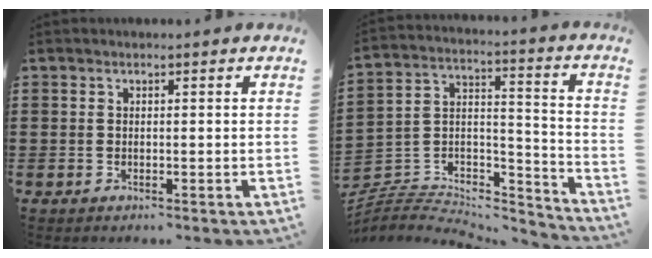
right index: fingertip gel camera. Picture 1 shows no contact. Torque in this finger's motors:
{"motor_torque": [-0.56, 0.09, -1.05, -0.21]}